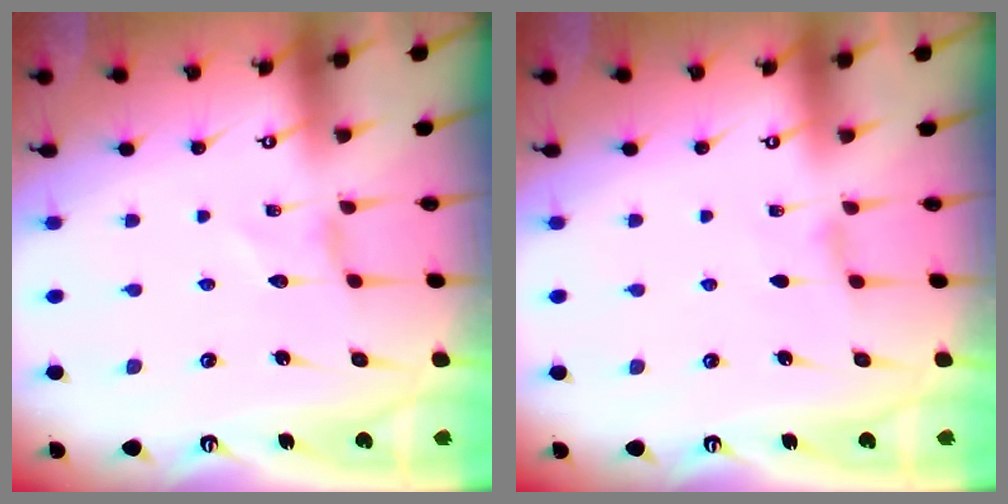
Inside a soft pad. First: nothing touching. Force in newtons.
{"total": 1.1, "press": 1.1, "slide": 0.3}